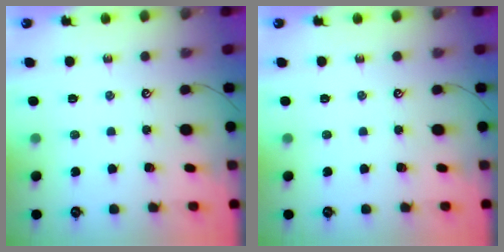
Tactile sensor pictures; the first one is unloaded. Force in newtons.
{"total": 0.0}